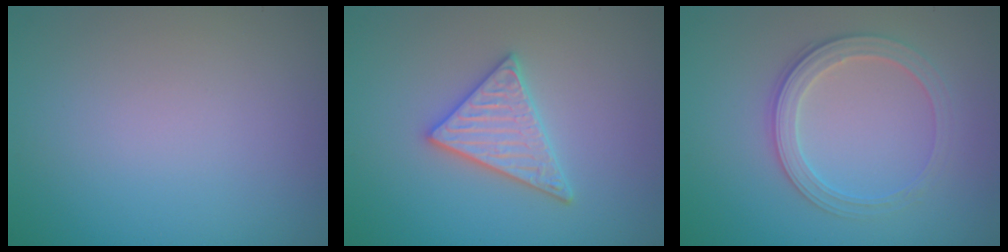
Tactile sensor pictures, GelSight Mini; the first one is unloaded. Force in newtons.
{"total": 3.3, "press": 3.2, "slide": 0.6}
{"total": 2.8, "press": 2.7, "slide": 0.7}